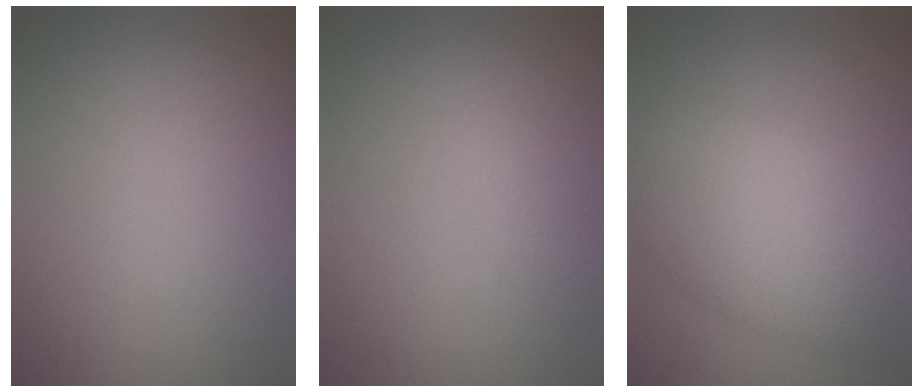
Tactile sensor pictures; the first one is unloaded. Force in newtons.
{"total": 1.5, "press": 1.5, "slide": 0.1}
{"total": 8.3, "press": 8.3, "slide": 0.5}